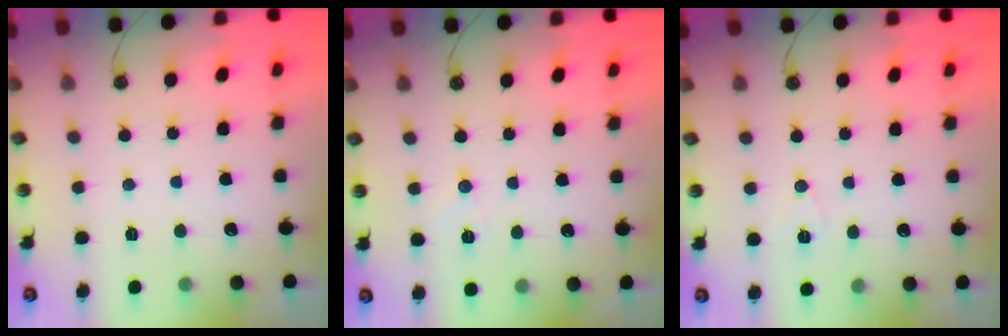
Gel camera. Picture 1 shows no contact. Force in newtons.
{"total": 4.4, "press": 4.0, "slide": 1.8}
{"total": 5.8, "press": 4.9, "slide": 3.1}